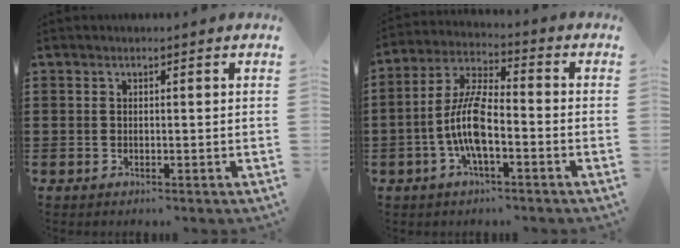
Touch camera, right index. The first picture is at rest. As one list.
[{"total": 9.1, "force": [-2.5, 3.0, 8.2], "torque": [-0.194, -0.011, -0.055]}]